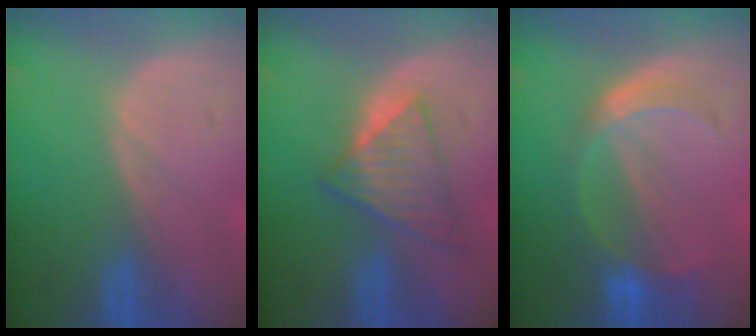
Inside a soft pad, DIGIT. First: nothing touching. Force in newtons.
{"total": 6.0, "press": 5.8, "slide": 1.6}
{"total": 5.7, "press": 5.4, "slide": 1.9}